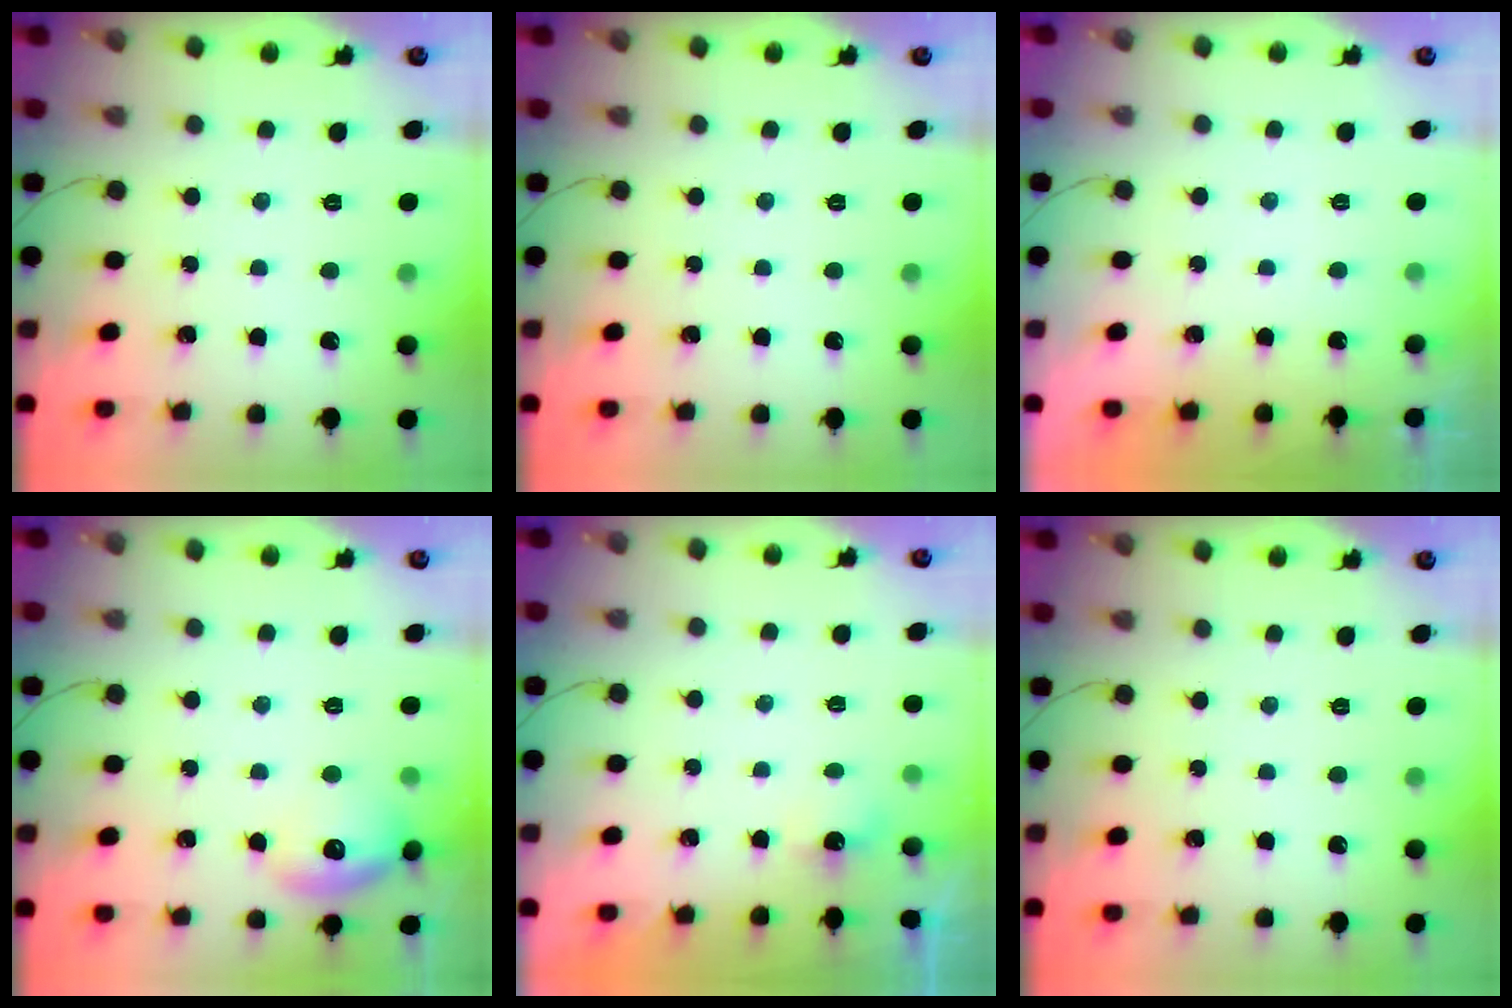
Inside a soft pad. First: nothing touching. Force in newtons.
{"total": 0.0}
{"total": 1.9, "press": 0.1, "slide": 1.9}
{"total": 12.2, "press": 12.2, "slide": 1.1}
{"total": 10.0, "press": 2.1, "slide": 9.8}
{"total": 0.0}